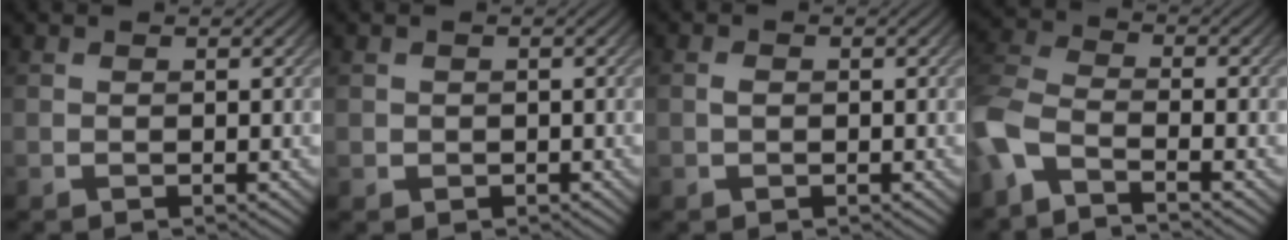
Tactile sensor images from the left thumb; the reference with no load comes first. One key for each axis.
{"total": 0.8, "fx": -0.1, "fy": 0.8, "fz": 0.1, "tx": -0.002, "ty": -0.005, "tz": -0.003}
{"total": 0.8, "fx": -0.1, "fy": 0.5, "fz": 0.6, "tx": -0.013, "ty": 0.002, "tz": -0.005}
{"total": 7.1, "fx": -4.5, "fy": 2.6, "fz": 4.9, "tx": -0.120, "ty": -0.008, "tz": -0.108}